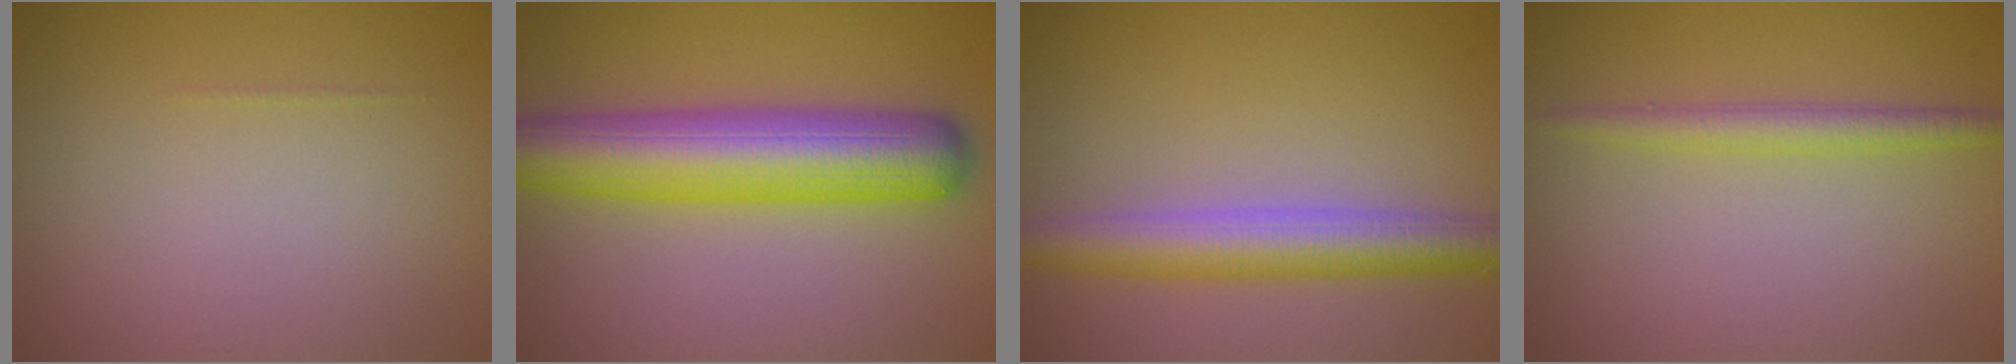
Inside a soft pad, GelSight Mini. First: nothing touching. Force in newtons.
{"total": 8.7, "press": 8.7, "slide": 0.2}
{"total": 5.0, "press": 5.0, "slide": 0.1}
{"total": 2.1, "press": 2.1, "slide": 0.2}